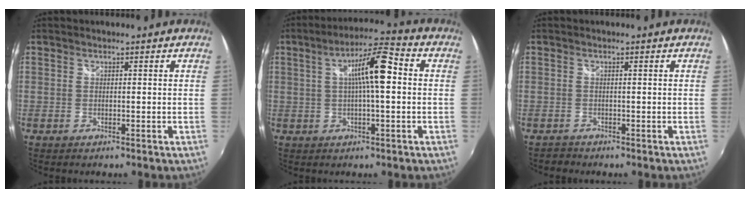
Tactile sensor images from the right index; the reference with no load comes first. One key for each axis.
{"total": 9.5, "fx": 0.9, "fy": 1.7, "fz": 9.4, "tx": -0.158, "ty": 0.016, "tz": 0.015}
{"total": 1.3, "fx": -1.1, "fy": 0.6, "fz": -0.1, "tx": -0.003, "ty": -0.001, "tz": -0.017}